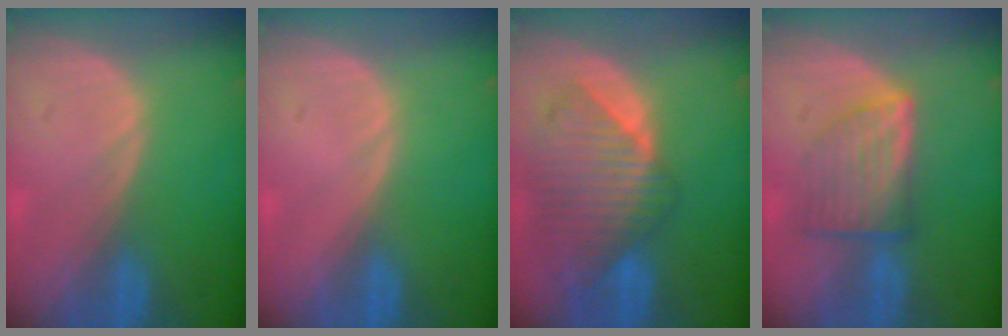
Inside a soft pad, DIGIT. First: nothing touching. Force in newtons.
{"total": 0.0}
{"total": 9.9, "press": 8.6, "slide": 5.0}
{"total": 7.1, "press": 6.4, "slide": 2.9}